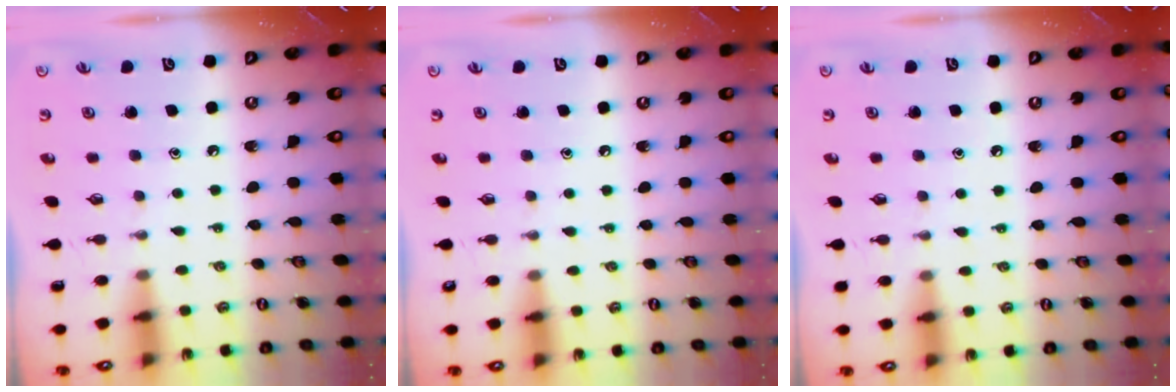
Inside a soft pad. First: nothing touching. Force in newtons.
{"total": 3.9, "press": 3.9, "slide": 0.6}
{"total": 2.9, "press": 2.9, "slide": 0.4}